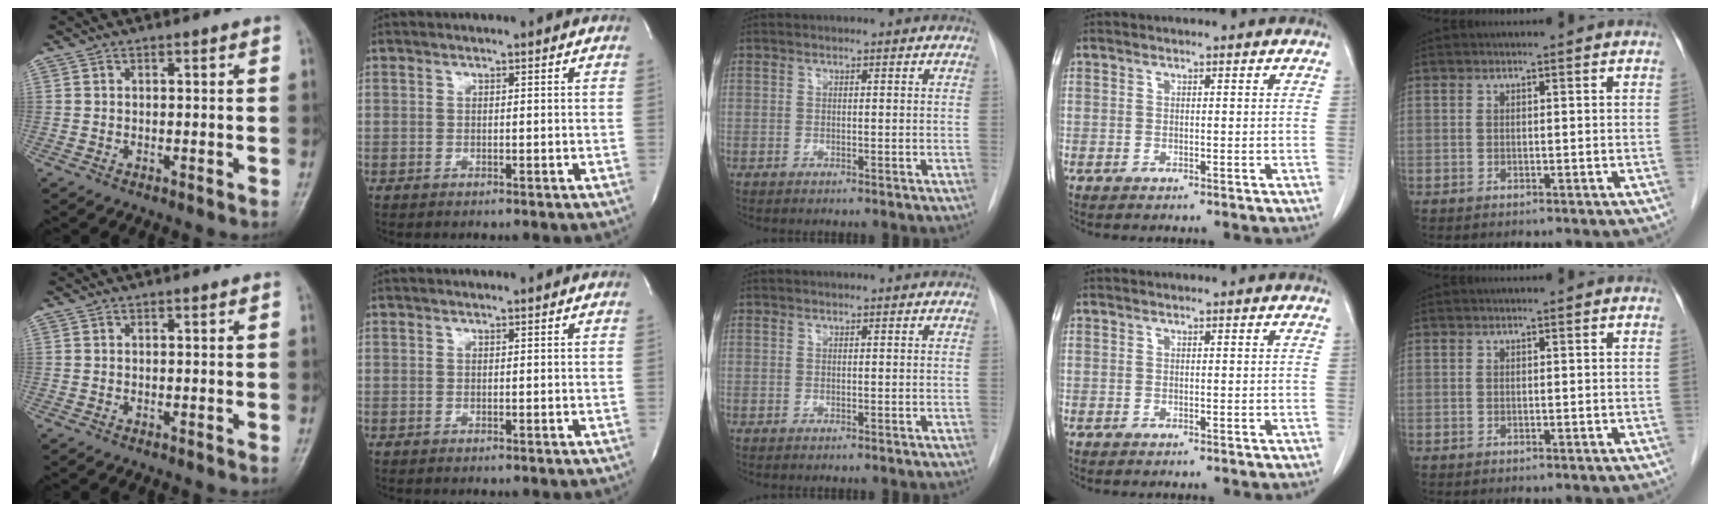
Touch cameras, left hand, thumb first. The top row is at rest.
{}